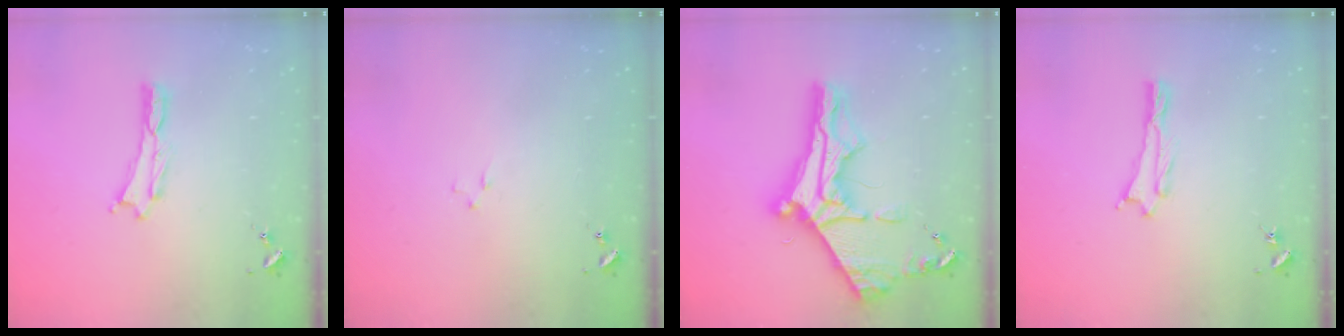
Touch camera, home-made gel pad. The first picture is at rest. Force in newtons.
{"total": 0.7, "press": 0.7, "slide": 0.2}
{"total": 10.6, "press": 10.5, "slide": 1.3}
{"total": 0.7, "press": 0.7, "slide": 0.1}